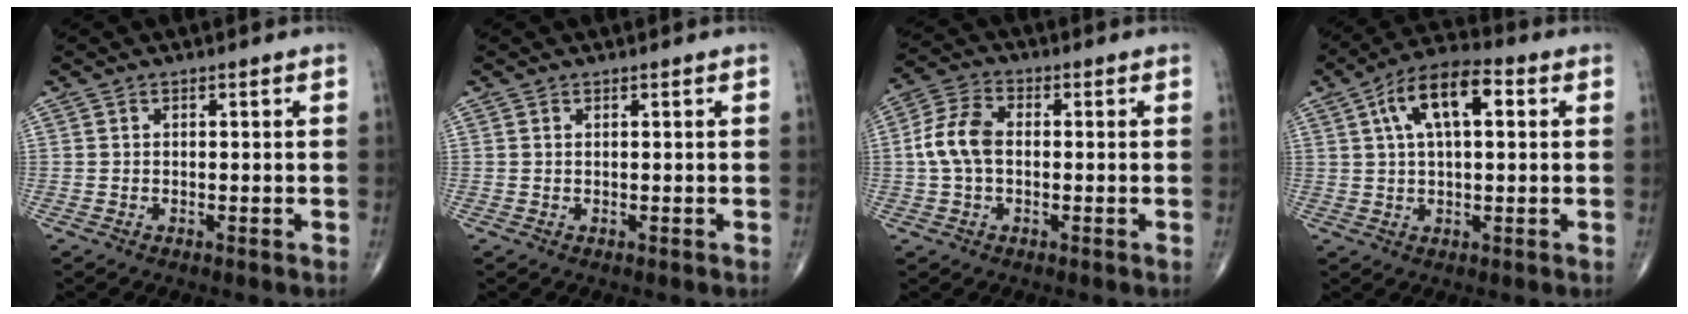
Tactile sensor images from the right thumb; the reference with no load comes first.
{"total": 0.0}
{"total": 7.8, "force": [-0.1, 4.9, 6.0], "torque": [-0.128, 0.021, -0.010]}
{"total": 11.8, "force": [3.4, 5.2, 10.0], "torque": [-0.174, 0.023, 0.052]}